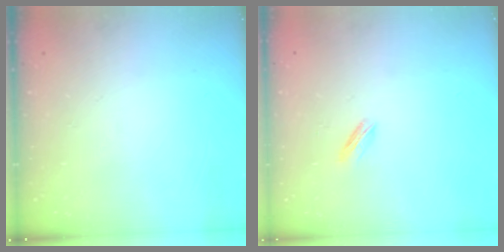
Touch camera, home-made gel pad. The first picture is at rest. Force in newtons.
{"total": 2.2, "press": 2.2, "slide": 0.5}